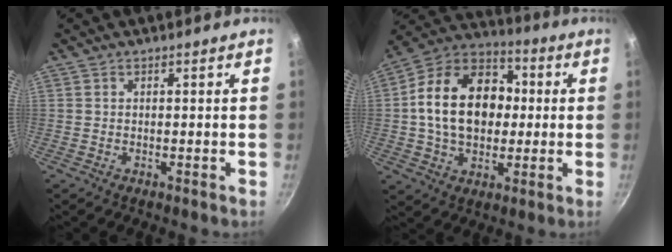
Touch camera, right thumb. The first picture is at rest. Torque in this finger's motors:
{"motor_torque": [-0.02, 1.81, 1.21, 0.42, 0.19]}